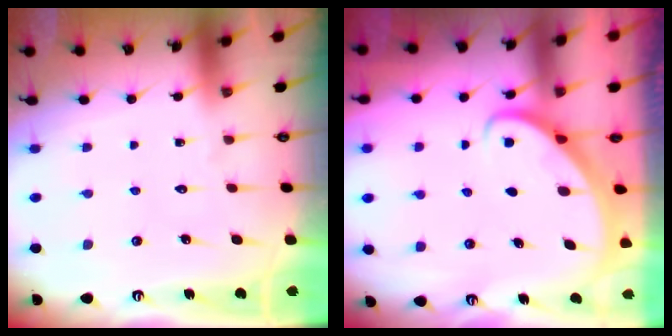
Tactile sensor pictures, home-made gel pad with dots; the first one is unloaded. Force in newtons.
{"total": 2.7, "press": 2.7, "slide": 0.2}